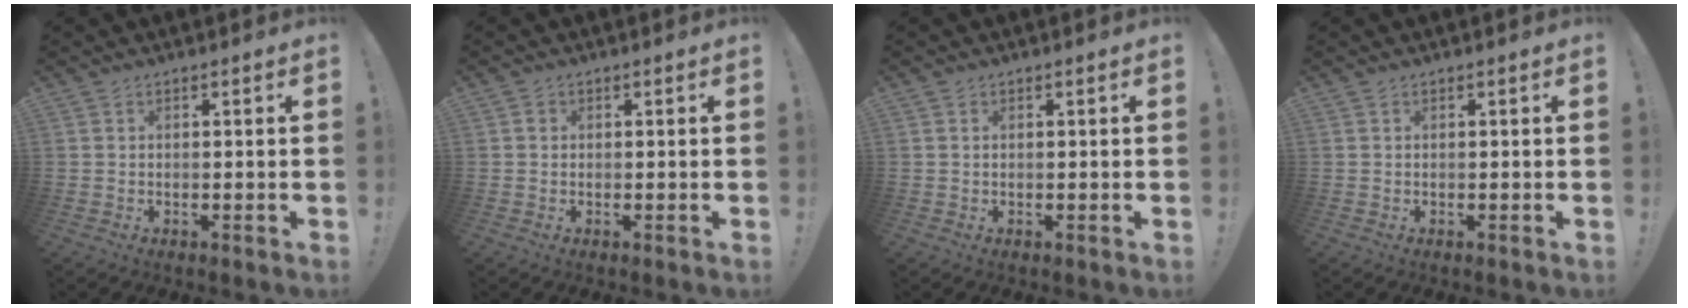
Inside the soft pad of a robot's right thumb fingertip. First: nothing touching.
{"total": 1.0, "force": [0.1, 1.0, 0.3], "torque": [0.000, 0.002, 0.000]}
{"total": 0.6, "force": [0.3, 0.4, 0.3], "torque": [-0.010, 0.003, 0.008]}
{"total": 0.0}